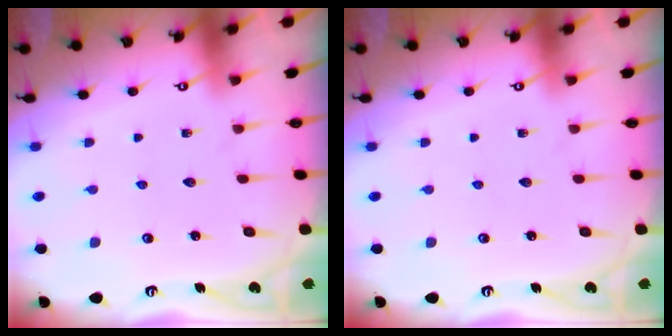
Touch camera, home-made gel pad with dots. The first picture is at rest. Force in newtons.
{"total": 0.0}